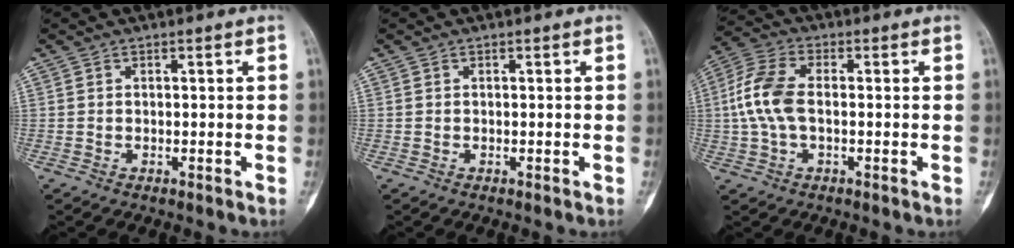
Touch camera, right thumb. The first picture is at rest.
{"total": 0.0}
{"total": 9.4, "force": [0.0, 5.1, 7.9], "torque": [-0.183, 0.022, -0.005]}